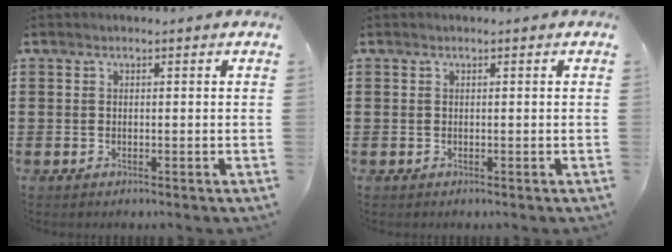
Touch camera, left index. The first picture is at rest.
{"total": 0.0}